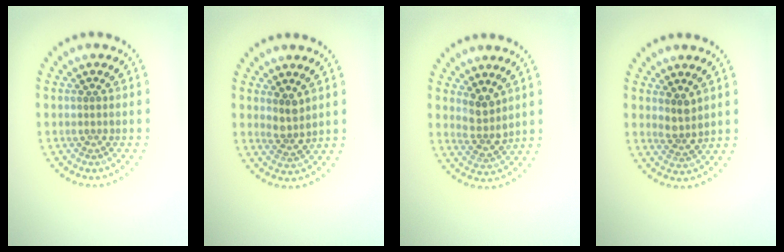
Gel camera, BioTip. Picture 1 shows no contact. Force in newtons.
{"total": 1.9, "press": 1.5, "slide": 1.1}
{"total": 2.6, "press": 2.1, "slide": 1.6}
{"total": 1.9, "press": 1.5, "slide": 1.1}